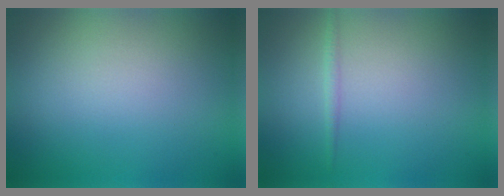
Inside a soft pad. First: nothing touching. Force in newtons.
{"total": 0.8, "press": 0.8, "slide": 0.1}